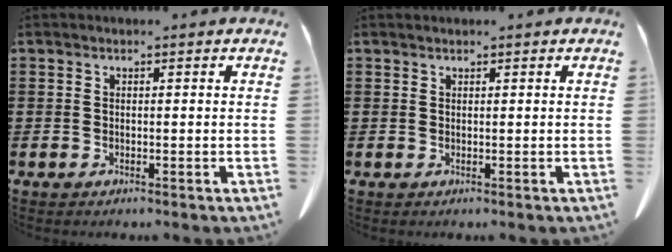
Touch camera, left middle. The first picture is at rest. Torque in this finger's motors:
{"motor_torque": [0.31, 0.30, 0.00, 0.01]}